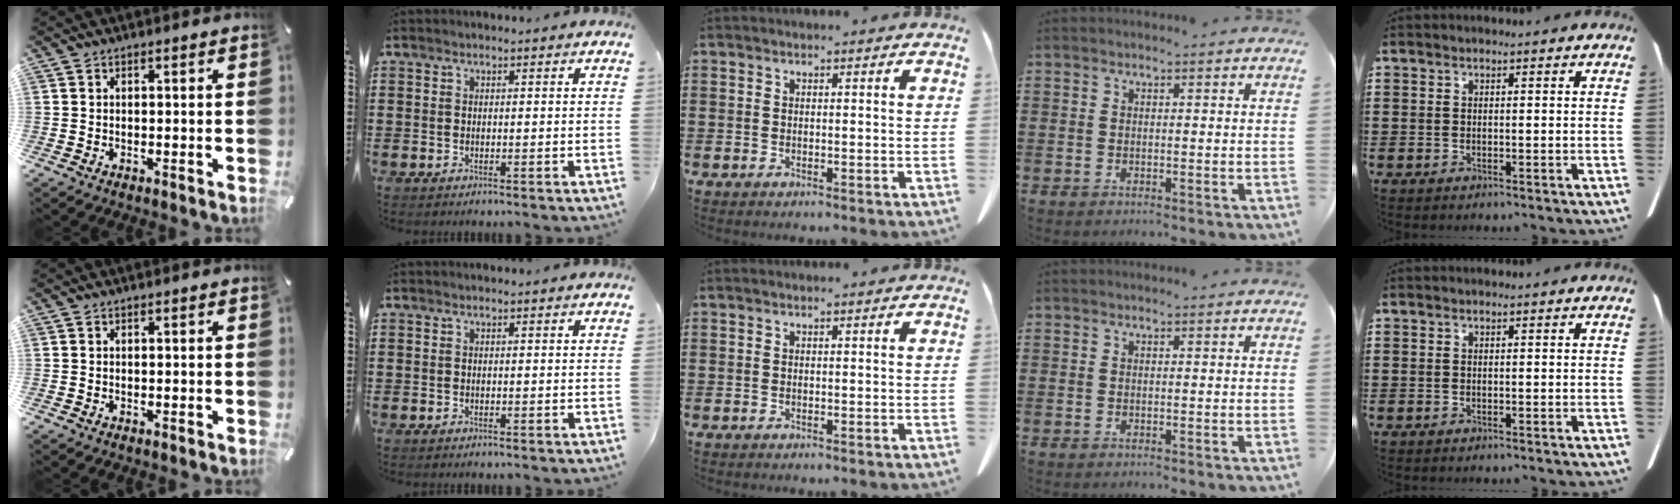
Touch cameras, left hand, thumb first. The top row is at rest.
{}